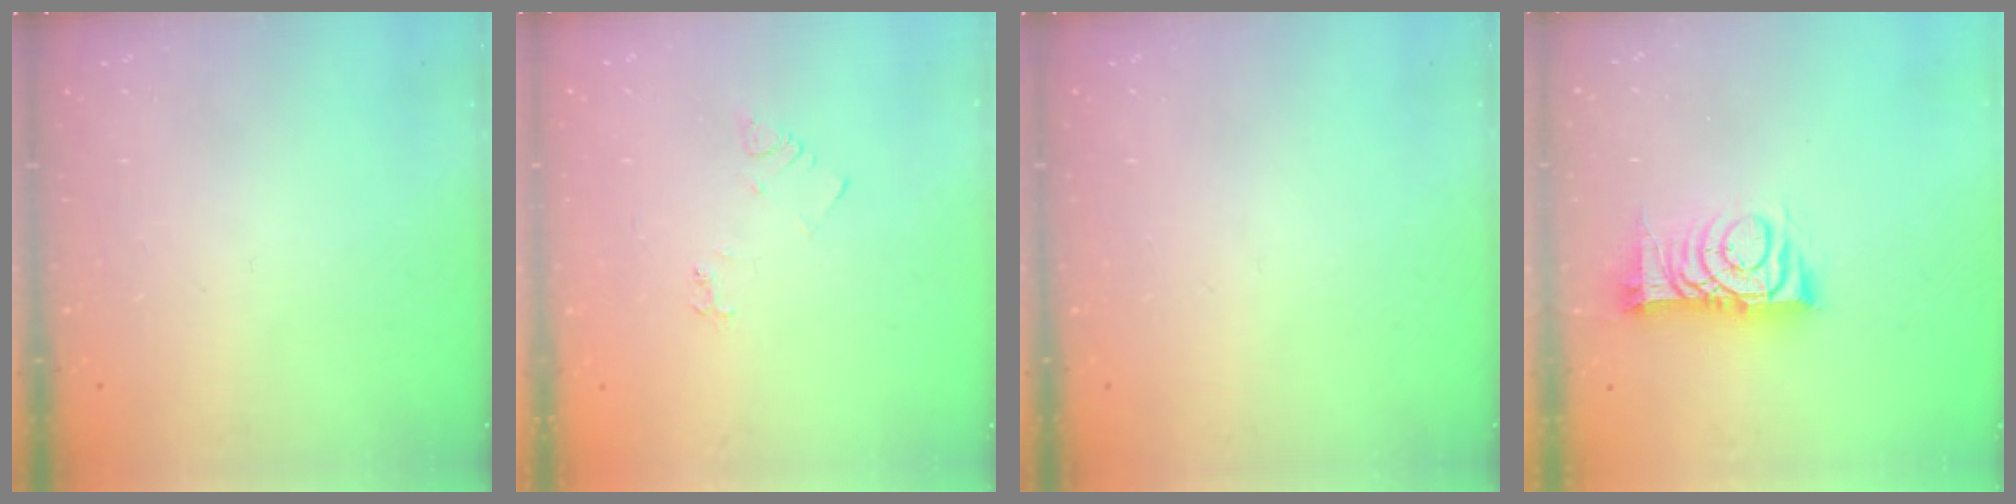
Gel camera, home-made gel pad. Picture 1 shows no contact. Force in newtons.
{"total": 4.0, "press": 3.9, "slide": 0.6}
{"total": 0.0}
{"total": 9.2, "press": 9.2, "slide": 0.1}